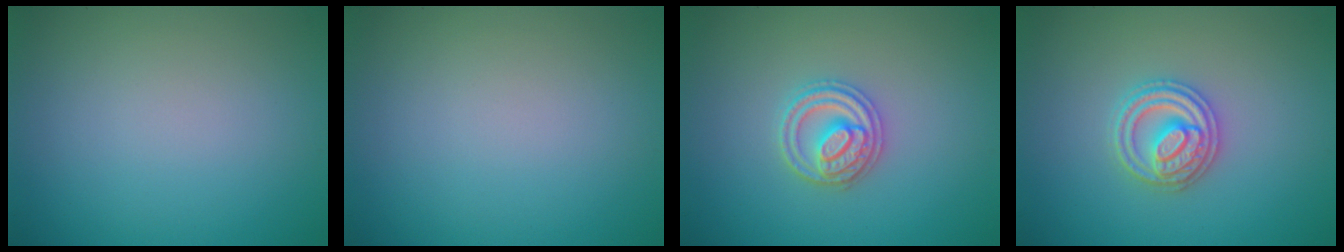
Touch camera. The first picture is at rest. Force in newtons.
{"total": 0.0}
{"total": 2.8, "press": 2.8, "slide": 0.4}
{"total": 3.3, "press": 3.2, "slide": 0.6}